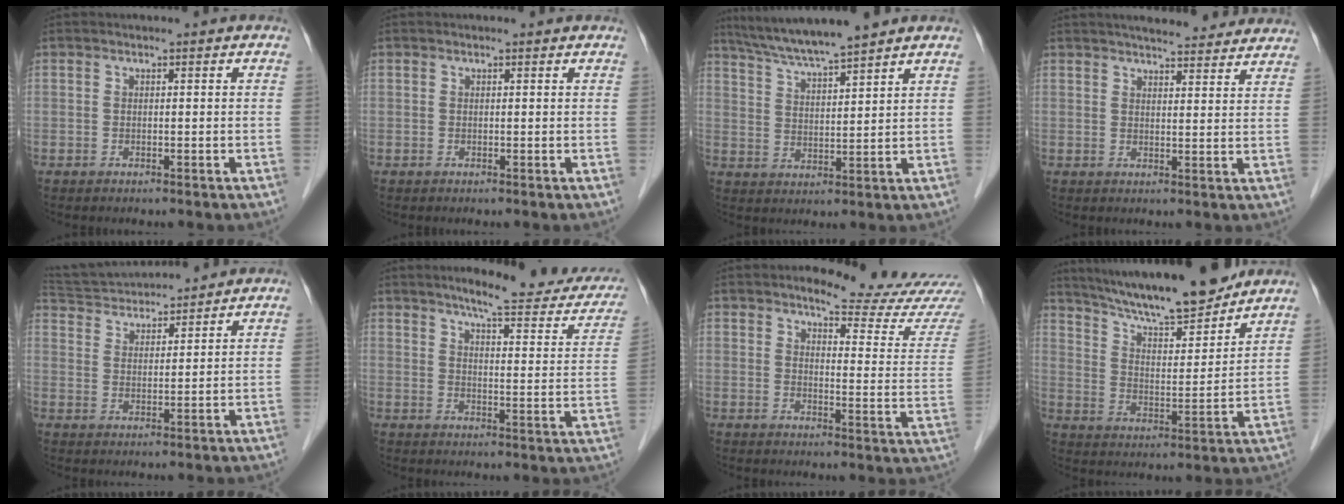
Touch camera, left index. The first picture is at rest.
{"total": 0.6, "force": [0.6, 0.2, 0.1], "torque": [-0.007, -0.001, 0.004]}
{"total": 10.3, "force": [9.0, -0.2, 5.0], "torque": [-0.091, 0.019, 0.156]}
{"total": 15.0, "force": [13.7, 2.6, 5.5], "torque": [-0.059, 0.015, 0.163]}
{"total": 11.2, "force": [10.7, 1.5, 2.9], "torque": [-0.061, 0.029, 0.184]}
{"total": 18.0, "force": [15.5, 2.8, 8.6], "torque": [-0.090, -0.027, 0.178]}
{"total": 14.9, "force": [14.2, -0.1, 4.6], "torque": [-0.057, -0.100, 0.152]}
{"total": 17.2, "force": [15.1, 1.8, 7.9], "torque": [-0.132, 0.001, 0.245]}